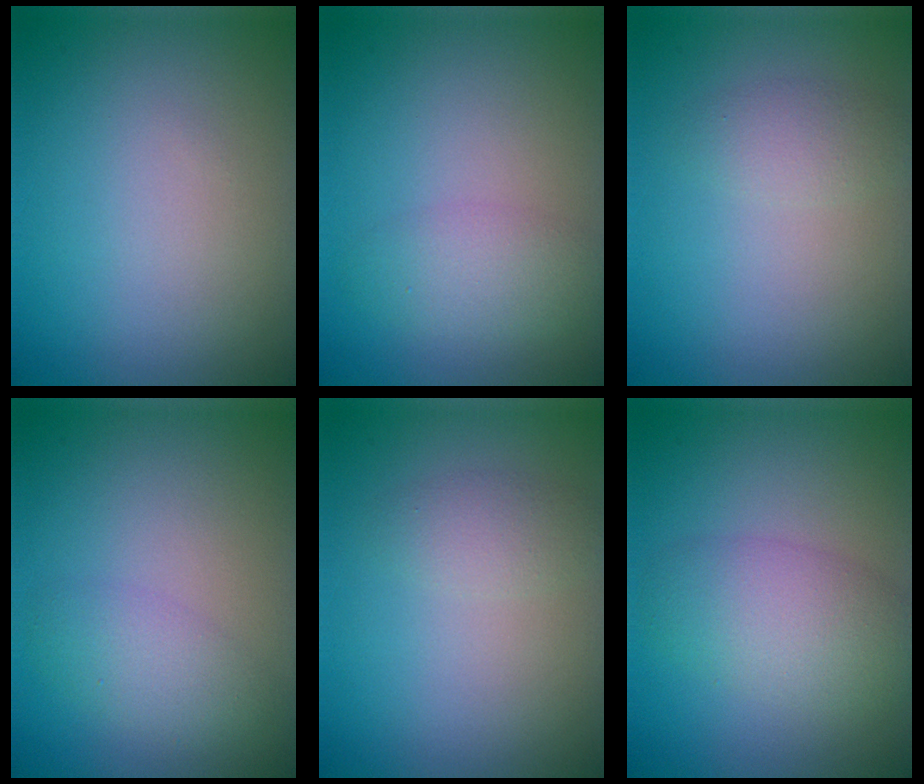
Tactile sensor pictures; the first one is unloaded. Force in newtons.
{"total": 2.6, "press": 2.6, "slide": 0.2}
{"total": 1.6, "press": 1.6, "slide": 0.1}
{"total": 2.5, "press": 2.5, "slide": 0.1}
{"total": 1.6, "press": 1.6, "slide": 0.1}
{"total": 4.5, "press": 4.5, "slide": 0.3}